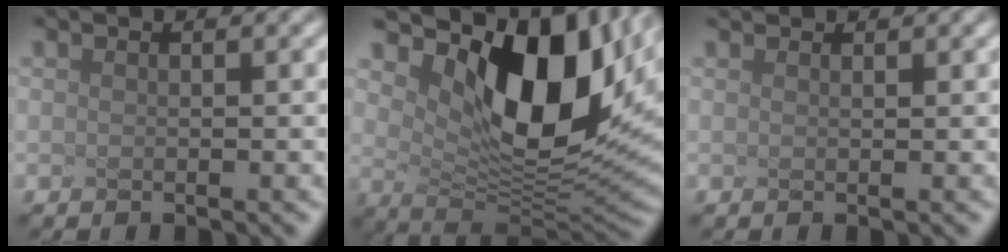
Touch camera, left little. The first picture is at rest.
{"total": 10.6, "force": [3.4, 5.6, 8.3], "torque": [-0.156, -0.021, 0.101]}
{"total": 1.4, "force": [1.2, 0.5, 0.6], "torque": [0.000, 0.017, 0.005]}